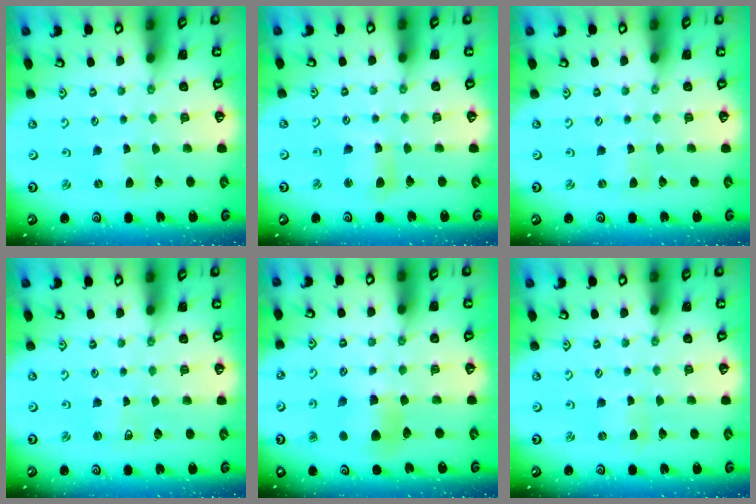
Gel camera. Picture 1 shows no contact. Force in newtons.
{"total": 5.4, "press": 5.3, "slide": 0.7}
{"total": 0.0}
{"total": 1.2, "press": 1.2, "slide": 0.2}
{"total": 7.0, "press": 7.0, "slide": 0.5}
{"total": 0.0}